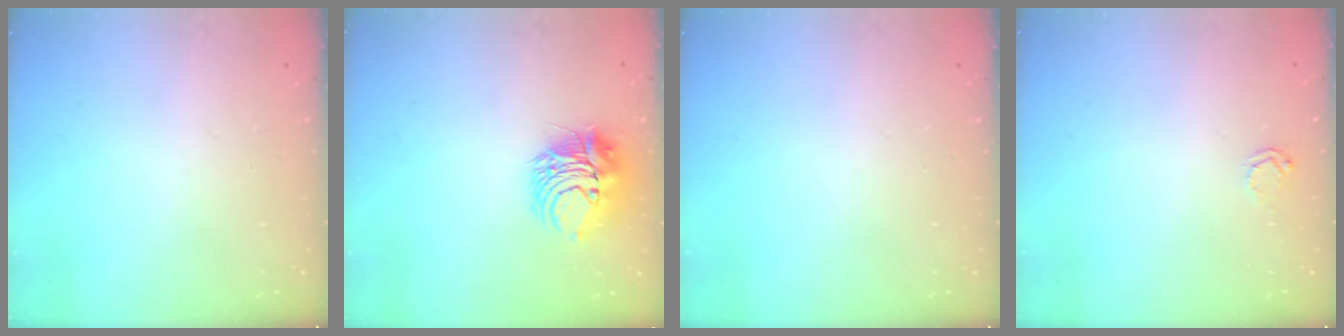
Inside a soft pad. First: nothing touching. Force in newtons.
{"total": 9.1, "press": 9.1, "slide": 0.6}
{"total": 0.0}
{"total": 2.9, "press": 2.9, "slide": 0.3}